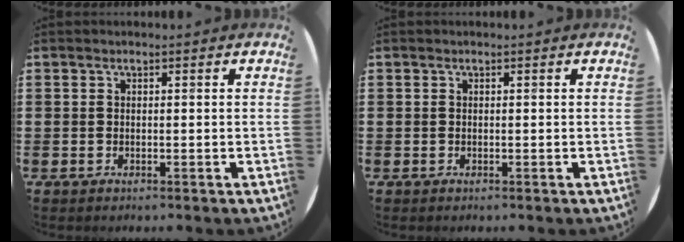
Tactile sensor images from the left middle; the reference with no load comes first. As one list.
[{"total": 0.0}]